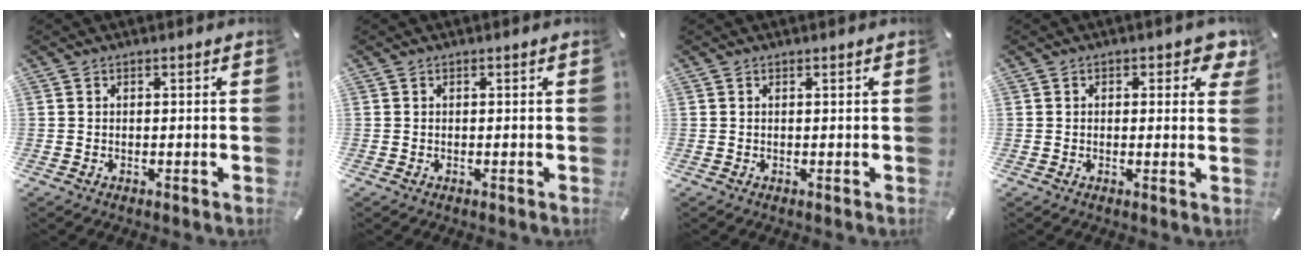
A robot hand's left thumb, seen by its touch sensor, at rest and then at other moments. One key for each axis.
{"total": 0.0}
{"total": 0.0}
{"total": 3.0, "fx": 1.4, "fy": 1.9, "fz": 1.9, "tx": -0.021, "ty": 0.000, "tz": 0.018}